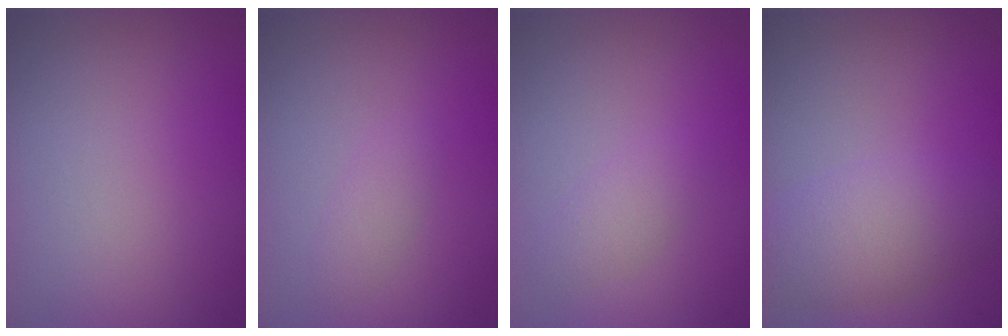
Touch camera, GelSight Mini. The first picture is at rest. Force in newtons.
{"total": 1.0, "press": 1.0, "slide": 0.0}
{"total": 1.3, "press": 1.3, "slide": 0.0}
{"total": 4.0, "press": 4.0, "slide": 0.1}